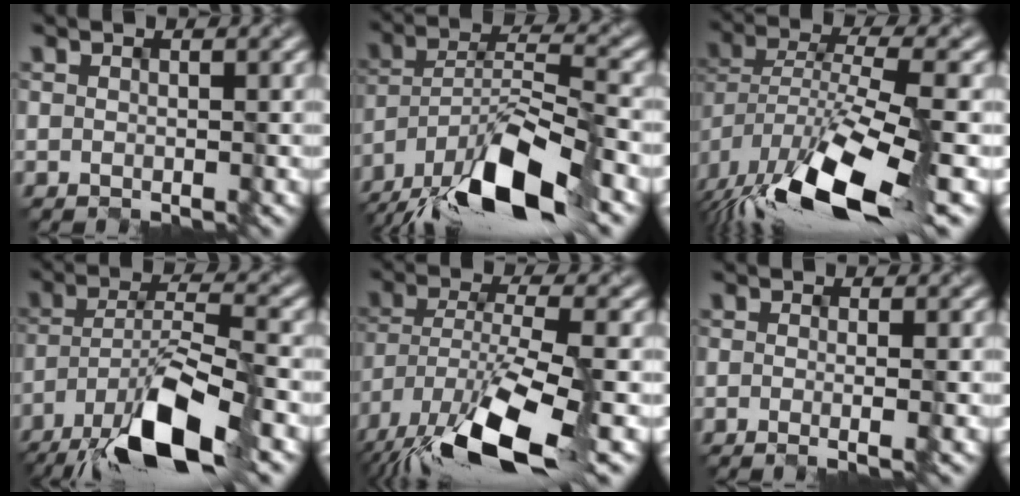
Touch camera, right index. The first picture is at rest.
{"total": 13.0, "force": [-9.7, 3.1, 8.1], "torque": [-0.155, 0.004, -0.174]}
{"total": 13.2, "force": [-7.1, 4.2, 10.3], "torque": [-0.200, -0.009, -0.122]}
{"total": 10.9, "force": [-7.4, 2.3, 7.7], "torque": [-0.139, 0.002, -0.136]}
{"total": 12.9, "force": [-8.0, 3.5, 9.5], "torque": [-0.198, -0.026, -0.139]}
{"total": 1.6, "force": [-0.5, 0.4, 1.4], "torque": [-0.014, 0.001, -0.021]}